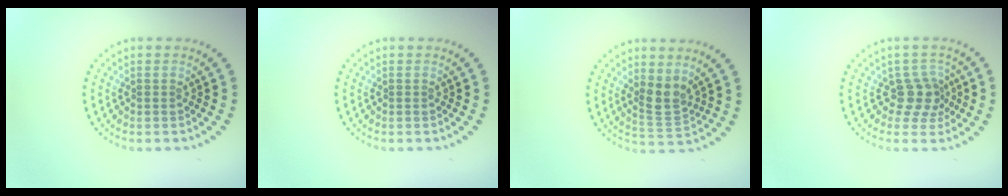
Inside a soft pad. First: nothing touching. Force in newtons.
{"total": 0.0}
{"total": 2.7, "press": 2.2, "slide": 1.5}
{"total": 2.8, "press": 2.2, "slide": 1.8}